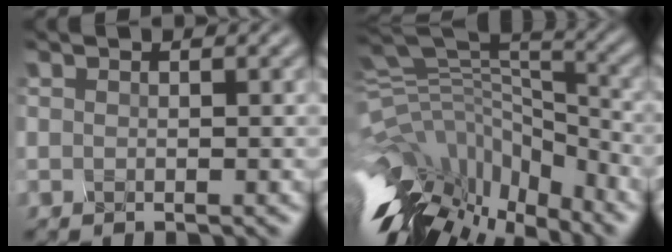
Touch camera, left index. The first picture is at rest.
{"total": 11.2, "force": [-6.7, 5.0, 7.5], "torque": [-0.189, 0.006, -0.090]}